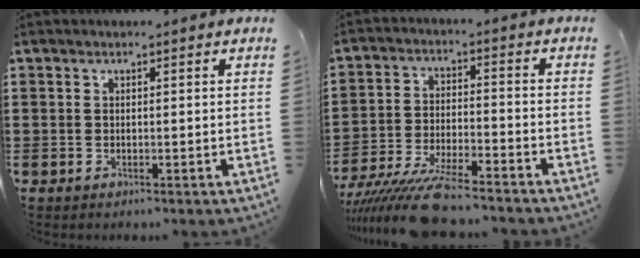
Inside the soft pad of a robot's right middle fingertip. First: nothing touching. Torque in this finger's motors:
{"motor_torque": [2.14, 0.00, 1.05, 0.21]}